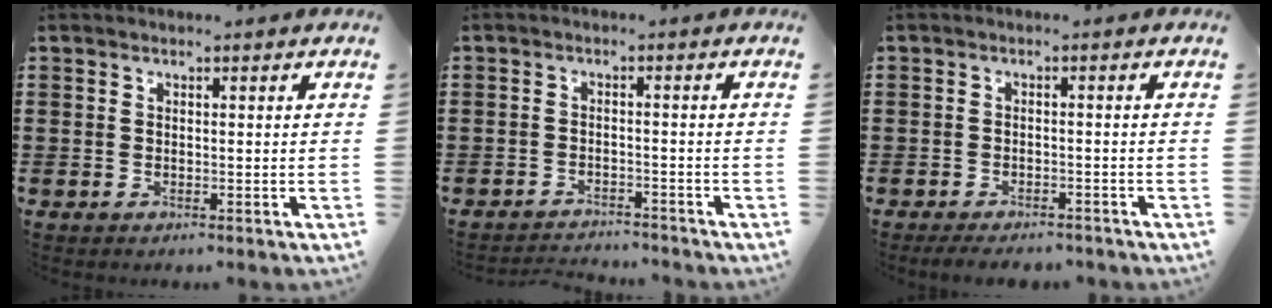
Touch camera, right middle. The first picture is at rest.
{"total": 2.4, "force": [-2.4, 0.2, -0.1], "torque": [-0.006, 0.000, -0.052]}
{"total": 2.2, "force": [-2.2, 0.4, 0.3], "torque": [-0.010, 0.000, -0.045]}